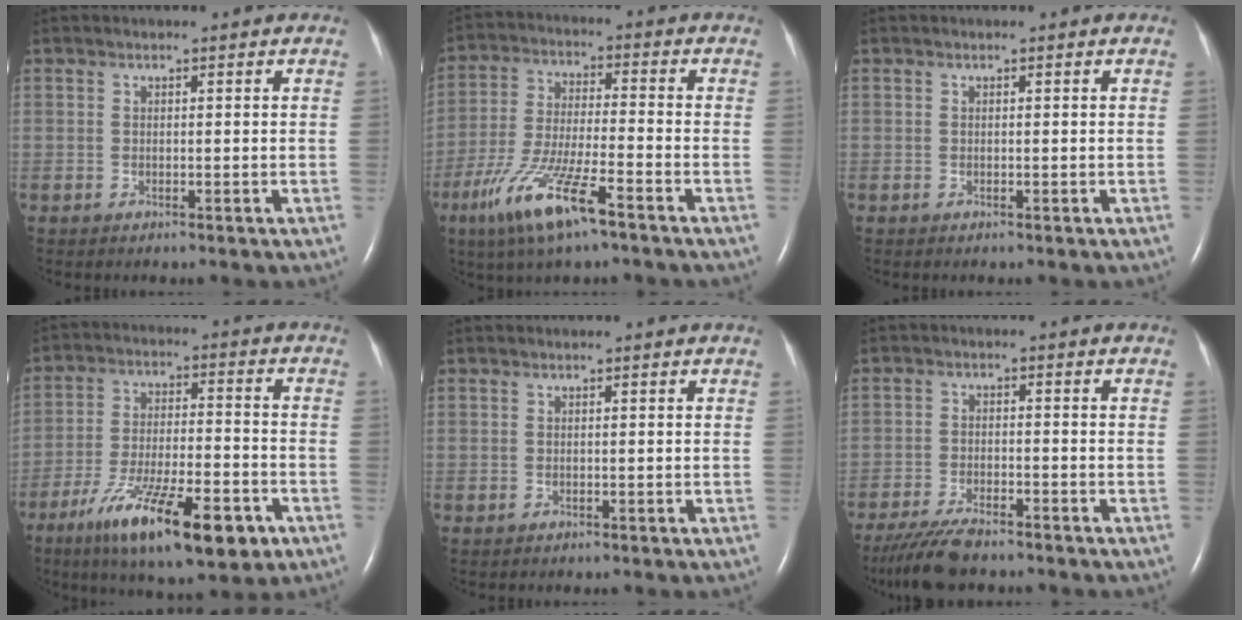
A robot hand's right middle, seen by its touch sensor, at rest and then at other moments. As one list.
[{"total": 11.8, "force": [-6.9, 1.3, 9.5], "torque": [-0.197, -0.022, -0.127]}, {"total": 0.0}, {"total": 17.2, "force": [-9.6, 4.1, 13.7], "torque": [-0.216, -0.020, -0.151]}, {"total": 0.0}, {"total": 6.9, "force": [-5.9, 1.2, 3.4], "torque": [-0.068, -0.020, -0.104]}]